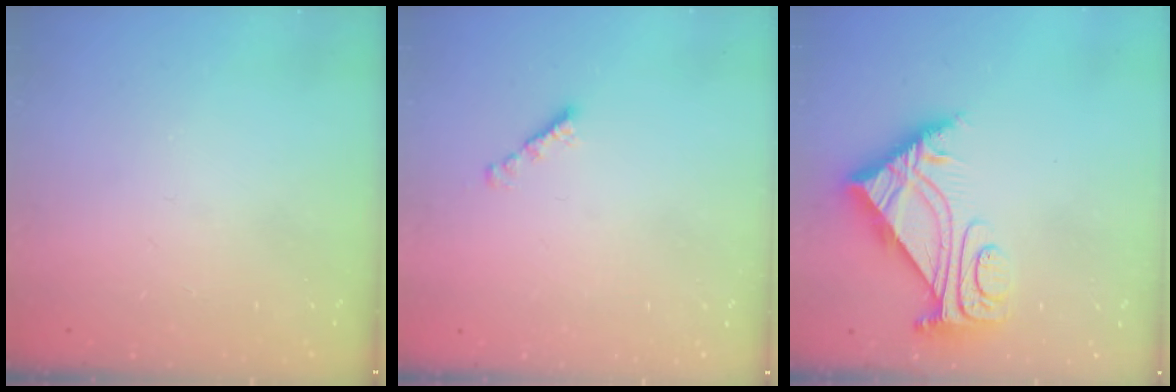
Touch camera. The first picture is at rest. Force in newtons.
{"total": 2.2, "press": 2.1, "slide": 0.7}
{"total": 8.0, "press": 7.9, "slide": 1.2}